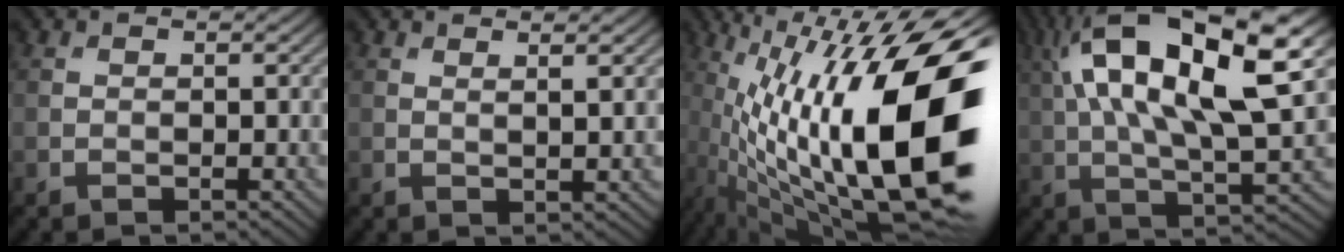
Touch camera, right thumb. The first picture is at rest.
{"total": 2.8, "force": [1.3, 0.5, 2.5], "torque": [-0.037, 0.005, 0.024]}
{"total": 20.7, "force": [-2.1, 7.6, 19.1], "torque": [-0.323, -0.009, -0.033]}
{"total": 16.9, "force": [5.6, 6.6, 14.6], "torque": [-0.268, 0.027, 0.093]}